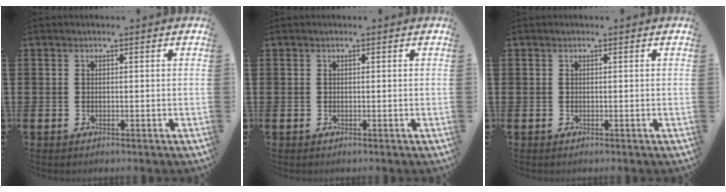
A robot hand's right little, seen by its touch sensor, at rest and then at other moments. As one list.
[{"total": 0.0}, {"total": 0.0}]